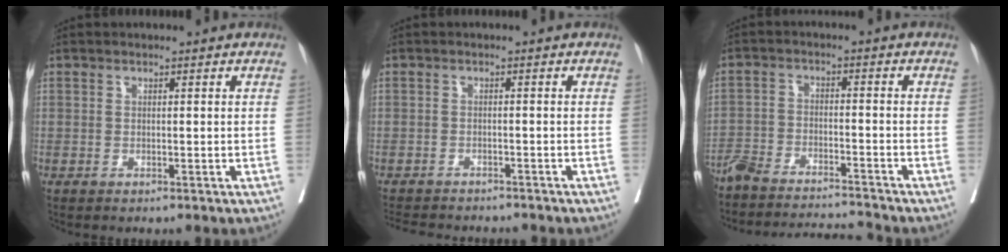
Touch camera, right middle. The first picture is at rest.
{"total": 9.9, "force": [-9.1, 2.1, 3.4], "torque": [-0.054, -0.008, -0.119]}
{"total": 11.3, "force": [-11.1, -0.1, 2.3], "torque": [-0.034, 0.010, -0.179]}